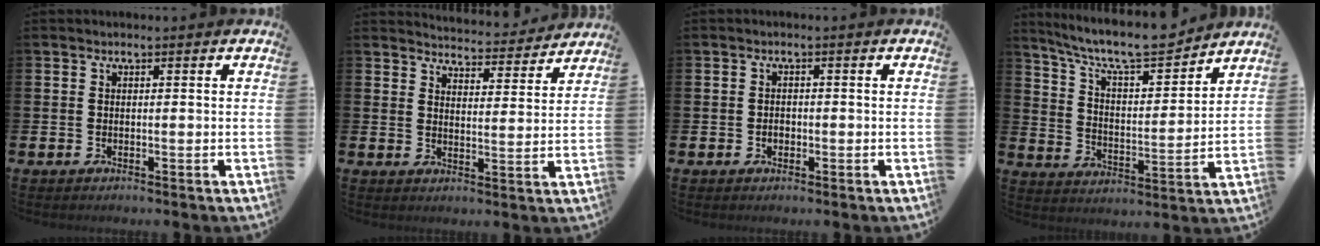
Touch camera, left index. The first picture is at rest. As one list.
[{"total": 4.7, "force": [4.7, 0.4, 0.0], "torque": [-0.007, -0.042, 0.079]}, {"total": 1.2, "force": [-0.3, 0.9, 0.6], "torque": [-0.009, 0.004, -0.009]}, {"total": 9.4, "force": [8.6, 1.8, 3.4], "torque": [-0.091, -0.062, 0.147]}]